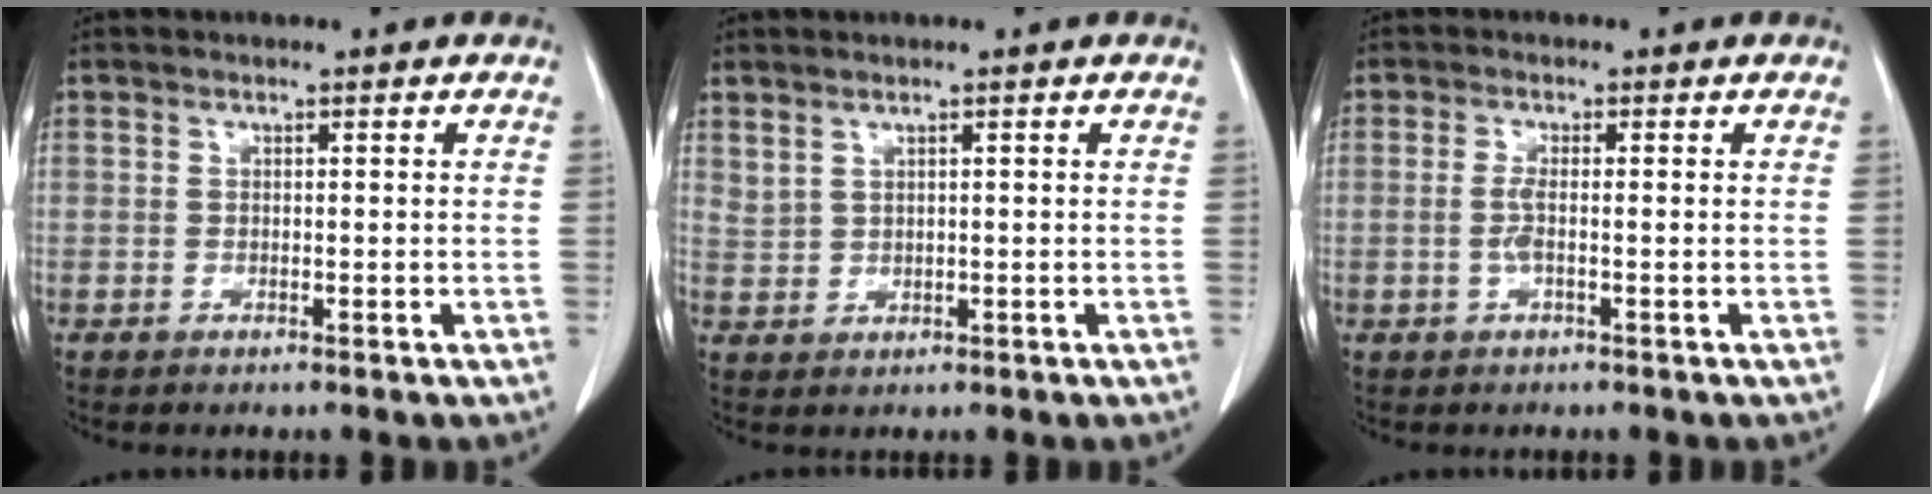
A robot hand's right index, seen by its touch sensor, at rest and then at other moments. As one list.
[{"total": 1.7, "force": [1.4, 0.5, 0.9], "torque": [-0.020, -0.003, 0.035]}, {"total": 2.2, "force": [-0.4, 0.3, 2.2], "torque": [-0.050, -0.001, -0.009]}]